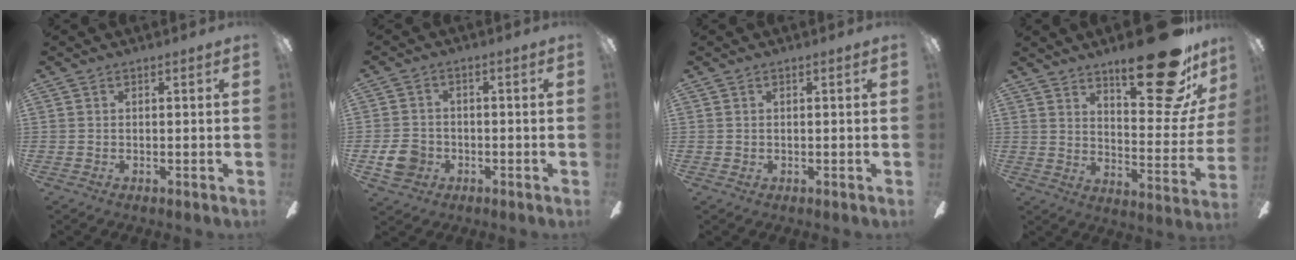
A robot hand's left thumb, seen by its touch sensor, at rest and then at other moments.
{"total": 6.7, "force": [-2.2, 5.6, 2.9], "torque": [-0.052, 0.014, -0.040]}
{"total": 0.6, "force": [0.3, 0.4, 0.1], "torque": [-0.003, 0.005, 0.005]}
{"total": 25.6, "force": [16.4, 8.2, 17.8], "torque": [-0.233, -0.104, 0.260]}